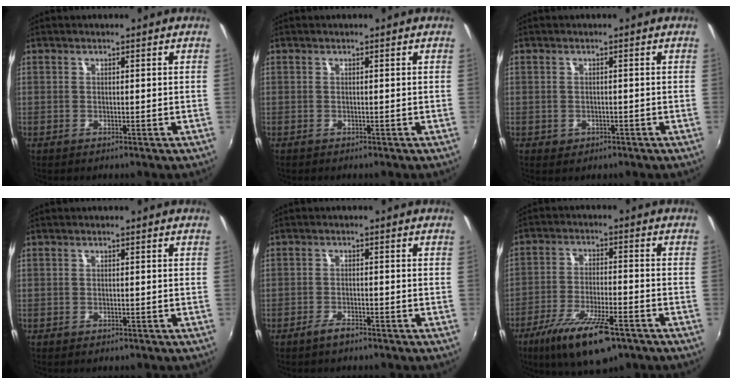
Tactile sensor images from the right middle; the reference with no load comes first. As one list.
[{"total": 0.0}, {"total": 1.9, "force": [-0.8, 1.6, 0.7], "torque": [-0.015, -0.003, -0.010]}, {"total": 0.6, "force": [-0.4, 0.3, 0.2], "torque": [-0.003, -0.002, -0.009]}, {"total": 2.5, "force": [-2.0, 0.6, 1.3], "torque": [-0.035, -0.001, -0.040]}, {"total": 14.1, "force": [-9.0, 4.0, 10.1], "torque": [-0.203, -0.030, -0.155]}]